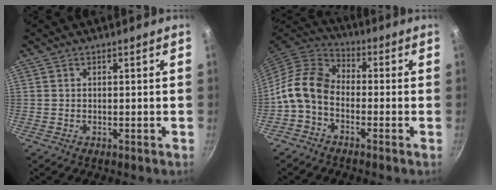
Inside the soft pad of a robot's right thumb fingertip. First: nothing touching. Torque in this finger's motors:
{"motor_torque": [0.35, 1.66, 0.87, -0.75, 0.27]}